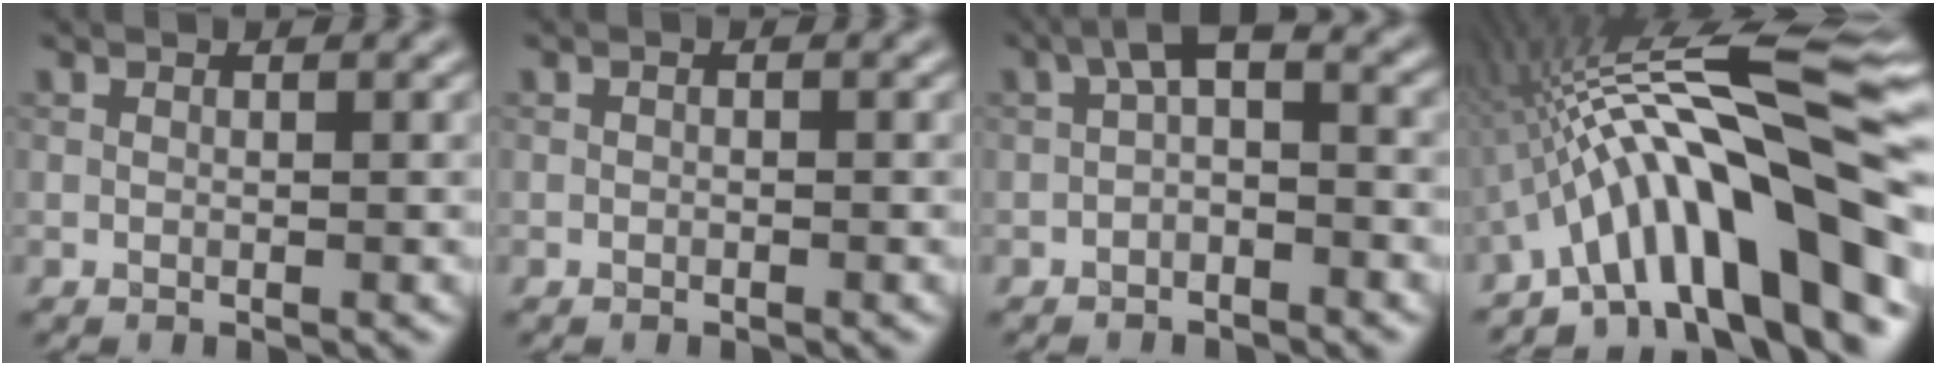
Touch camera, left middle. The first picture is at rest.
{"total": 0.0}
{"total": 3.2, "force": [-0.5, 1.5, 2.8], "torque": [-0.047, 0.016, -0.020]}
{"total": 16.5, "force": [-3.7, 3.7, 15.6], "torque": [-0.225, 0.045, -0.066]}